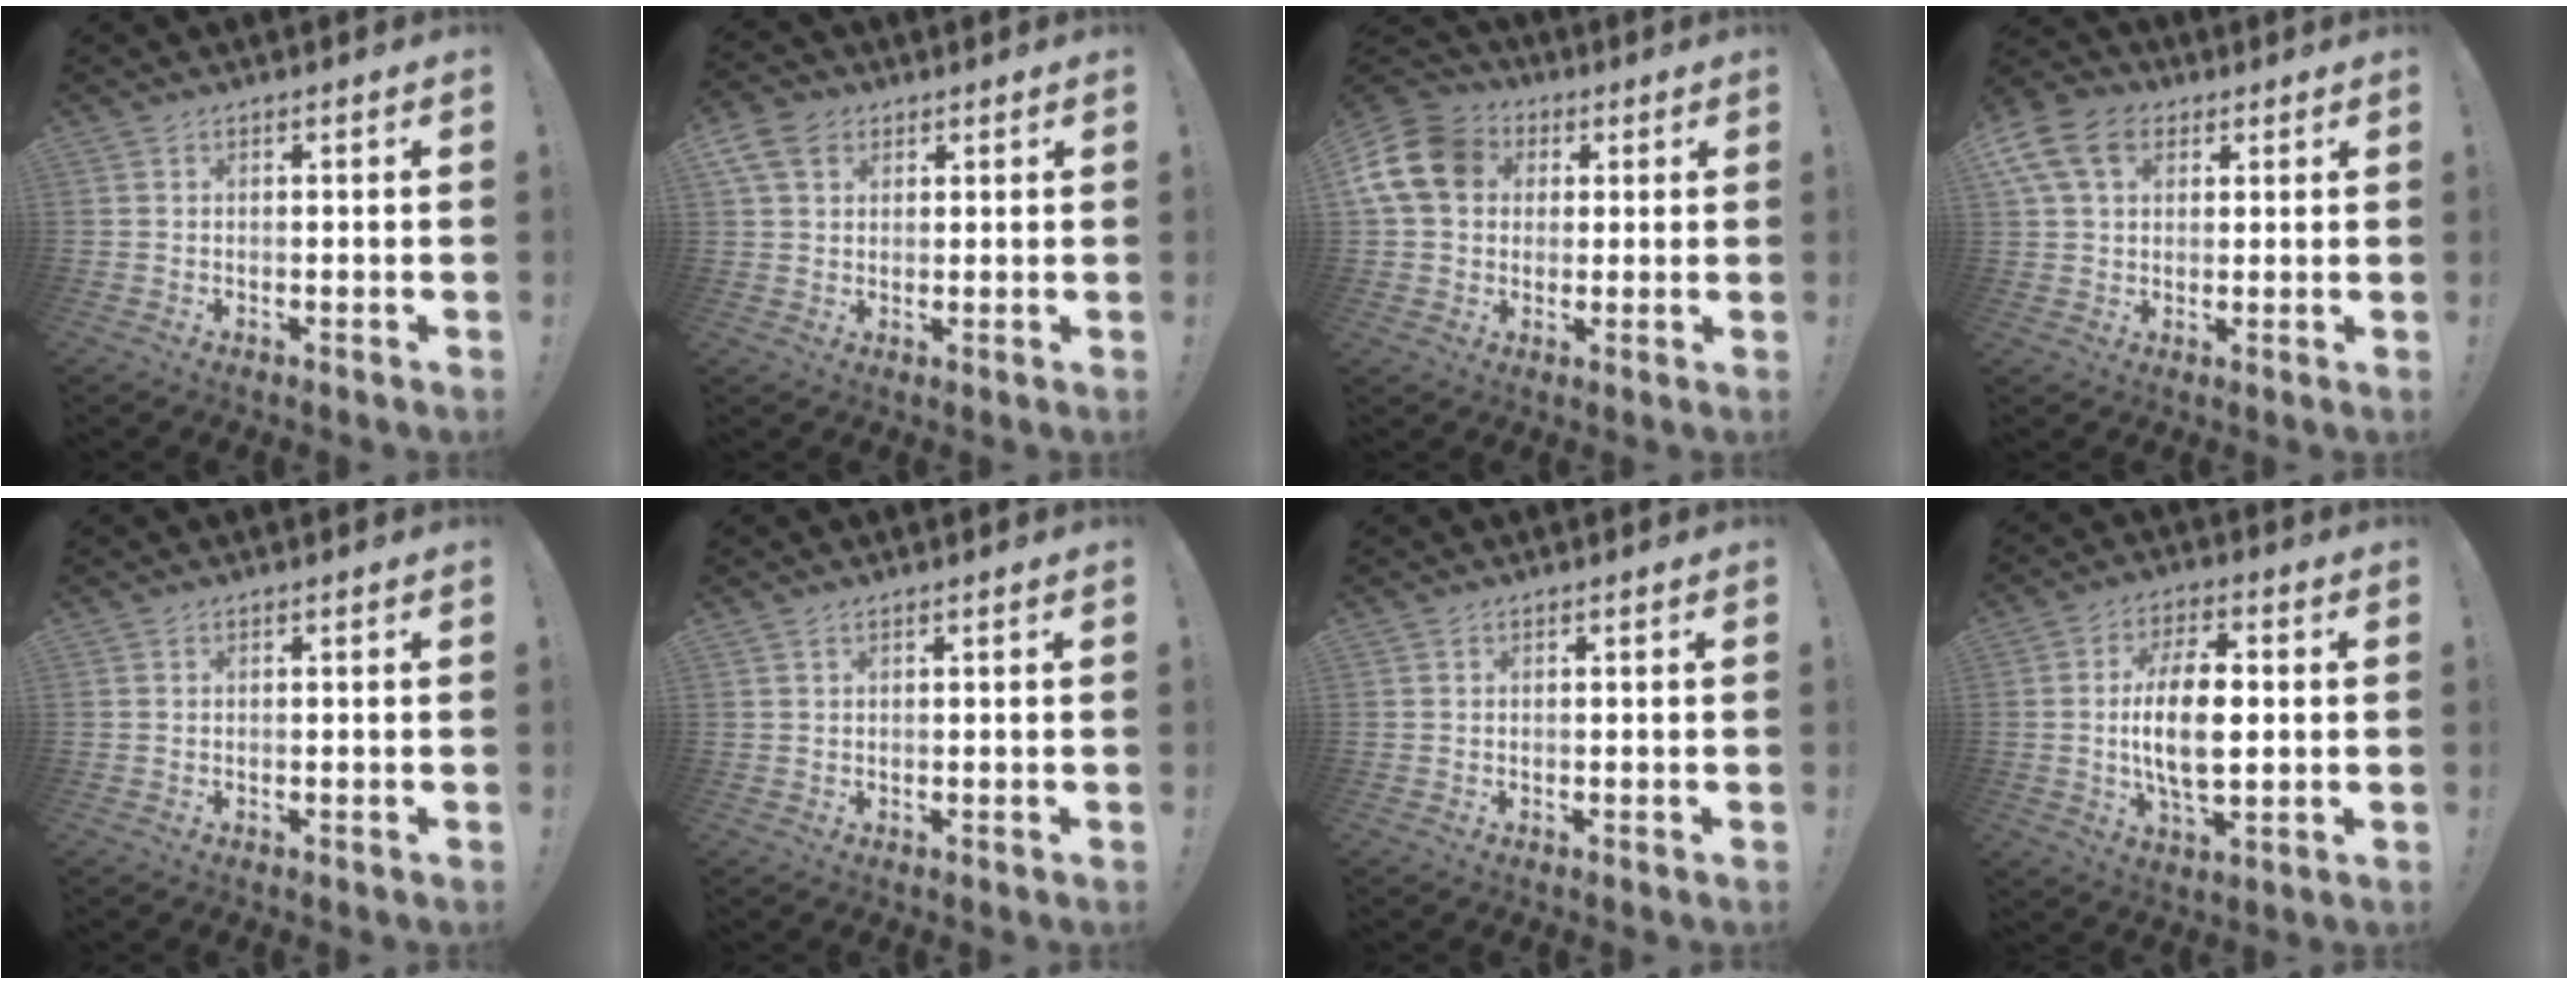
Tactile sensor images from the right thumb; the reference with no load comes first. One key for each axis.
{"total": 7.9, "fx": 3.6, "fy": 5.8, "fz": 4.0, "tx": -0.073, "ty": -0.001, "tz": 0.076}
{"total": 15.5, "fx": 3.7, "fy": 12.4, "fz": 8.5, "tx": -0.153, "ty": 0.000, "tz": 0.077}
{"total": 12.9, "fx": 5.1, "fy": 9.1, "fz": 7.6, "tx": -0.144, "ty": -0.012, "tz": 0.100}
{"total": 0.0}
{"total": 0.6, "fx": 0.4, "fy": 0.1, "fz": 0.4, "tx": -0.012, "ty": 0.001, "tz": 0.009}
{"total": 0.0}
{"total": 14.5, "fx": 0.0, "fy": 6.7, "fz": 12.8, "tx": -0.239, "ty": -0.001, "tz": -0.008}